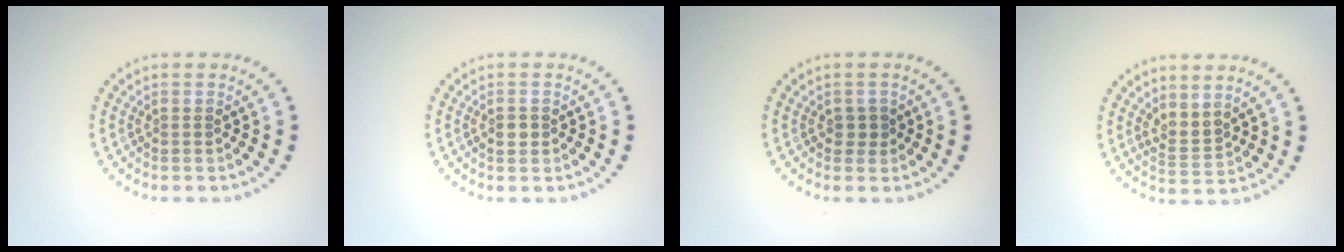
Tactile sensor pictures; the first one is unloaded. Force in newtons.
{"total": 1.4, "press": 1.4, "slide": 0.2}
{"total": 1.2, "press": 1.1, "slide": 0.4}
{"total": 2.1, "press": 1.5, "slide": 1.5}